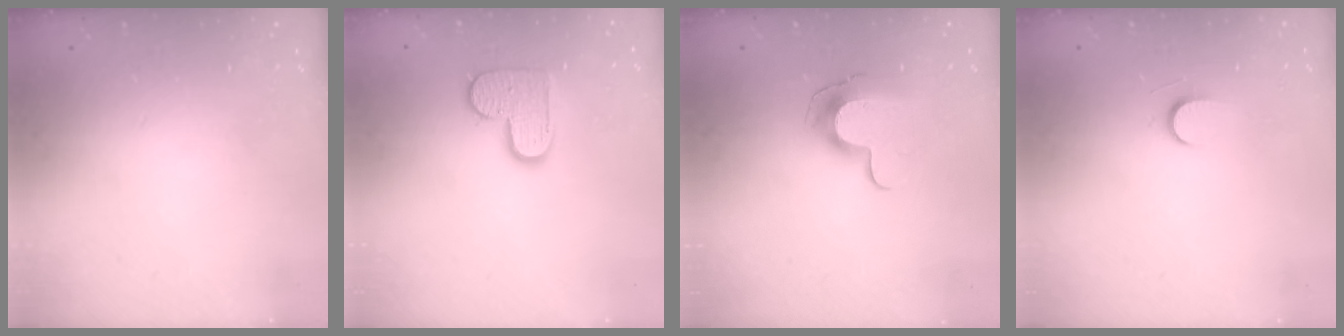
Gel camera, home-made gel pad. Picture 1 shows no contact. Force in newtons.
{"total": 10.6, "press": 10.6, "slide": 0.7}
{"total": 10.7, "press": 10.7, "slide": 0.5}
{"total": 4.9, "press": 4.8, "slide": 0.5}